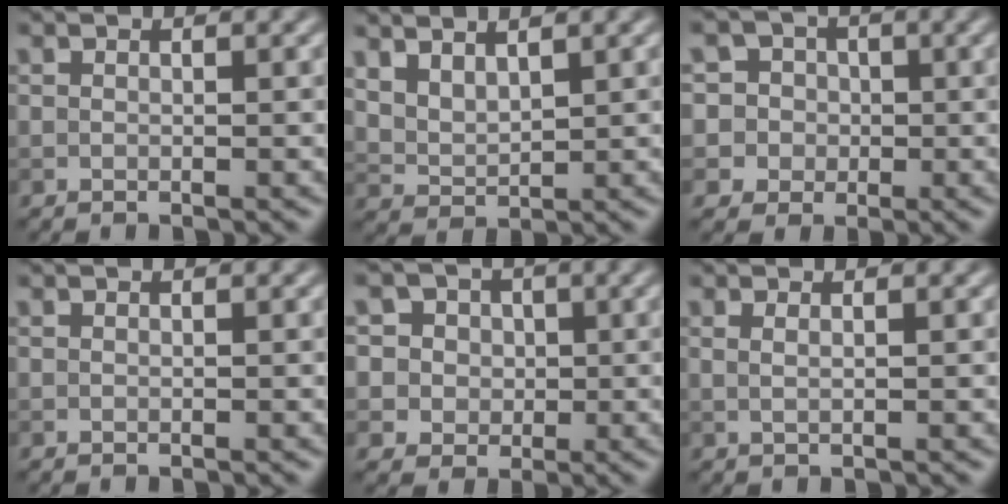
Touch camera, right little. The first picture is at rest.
{"total": 3.0, "force": [2.3, 1.2, 1.6], "torque": [-0.029, 0.006, 0.042]}
{"total": 6.4, "force": [1.5, 6.0, 1.6], "torque": [-0.024, 0.038, 0.000]}
{"total": 0.0}
{"total": 7.1, "force": [2.6, 6.1, 2.4], "torque": [-0.045, 0.025, 0.022]}
{"total": 1.1, "force": [0.5, 0.4, 0.8], "torque": [-0.010, -0.003, 0.002]}